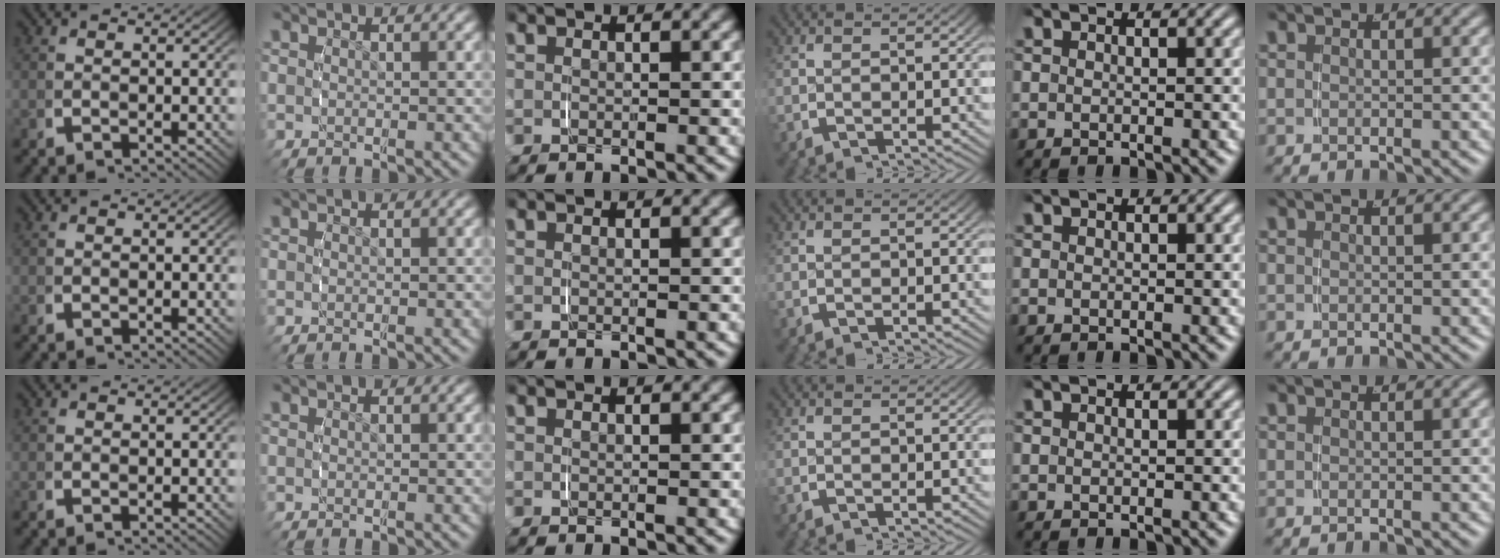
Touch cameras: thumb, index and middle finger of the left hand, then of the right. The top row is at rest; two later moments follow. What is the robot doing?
{"motion": "grasp_and_lifting", "object": "measuring cup"}